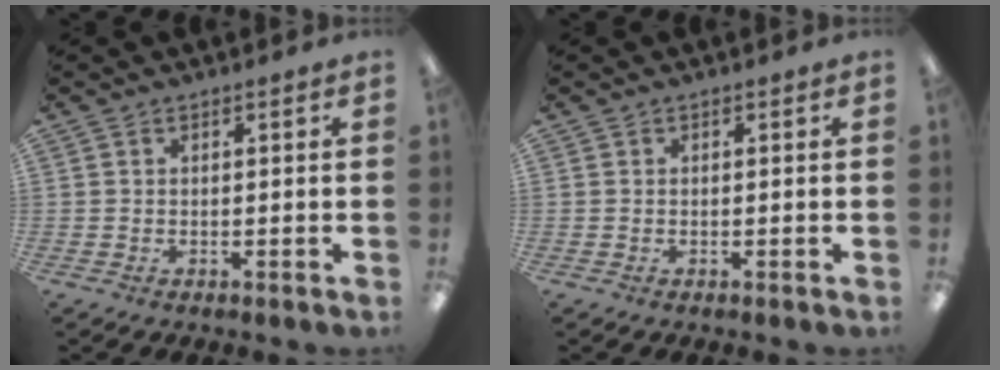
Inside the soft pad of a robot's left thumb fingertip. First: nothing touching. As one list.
[{"total": 0.0}]